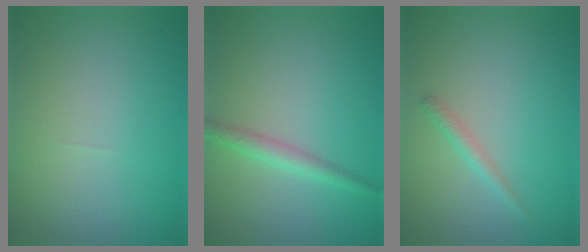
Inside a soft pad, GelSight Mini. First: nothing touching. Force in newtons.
{"total": 2.0, "press": 2.0, "slide": 0.0}
{"total": 1.2, "press": 1.2, "slide": 0.1}